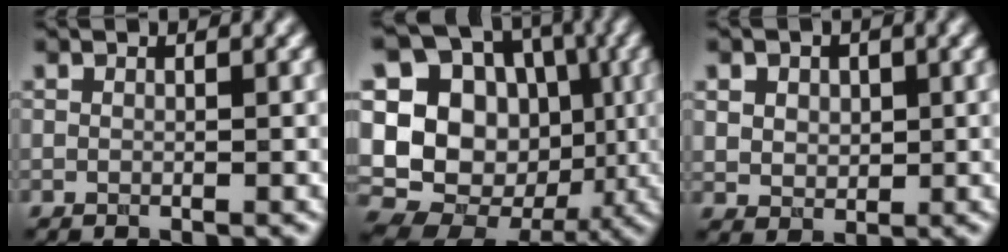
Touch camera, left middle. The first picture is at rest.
{"total": 15.1, "force": [0.4, 13.1, 7.6], "torque": [-0.154, 0.007, -0.007]}
{"total": 3.8, "force": [1.6, 2.9, 1.9], "torque": [-0.048, 0.009, 0.023]}